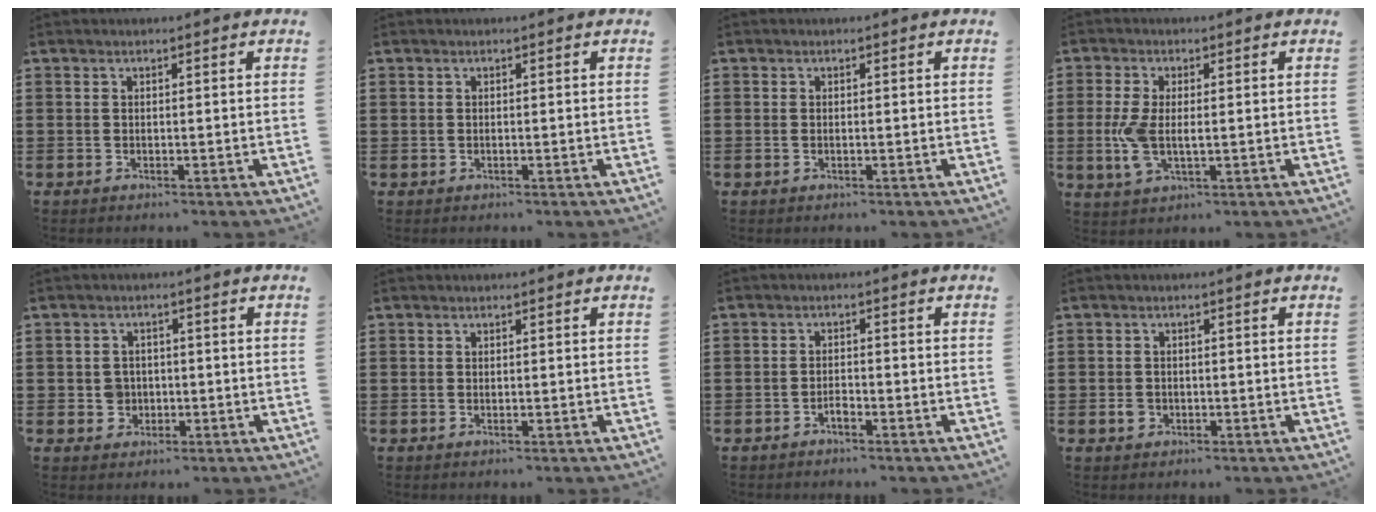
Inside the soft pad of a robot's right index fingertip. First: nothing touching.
{"total": 0.0}
{"total": 0.5, "force": [-0.1, 0.2, 0.4], "torque": [-0.012, -0.002, -0.001]}
{"total": 5.4, "force": [-0.3, 2.6, 4.8], "torque": [-0.115, -0.004, -0.011]}
{"total": 2.9, "force": [-0.6, 2.7, 0.9], "torque": [-0.027, 0.005, -0.014]}
{"total": 0.0}
{"total": 1.5, "force": [-1.1, 0.6, 0.8], "torque": [-0.018, -0.001, -0.022]}
{"total": 1.9, "force": [-0.6, 1.5, 0.9], "torque": [-0.018, 0.003, -0.013]}